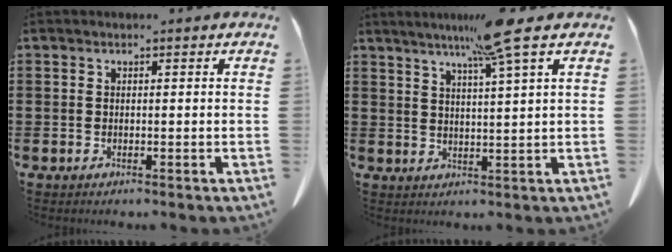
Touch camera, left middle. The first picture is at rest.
{"total": 8.2, "force": [5.4, -0.6, 6.1], "torque": [-0.123, -0.002, 0.091]}